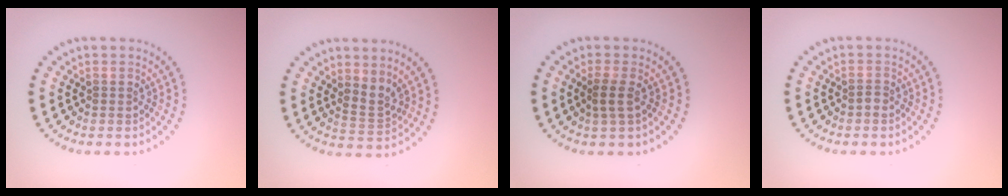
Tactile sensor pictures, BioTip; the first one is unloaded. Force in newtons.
{"total": 2.2, "press": 1.4, "slide": 1.6}
{"total": 1.6, "press": 1.4, "slide": 0.9}
{"total": 0.7, "press": 0.5, "slide": 0.4}